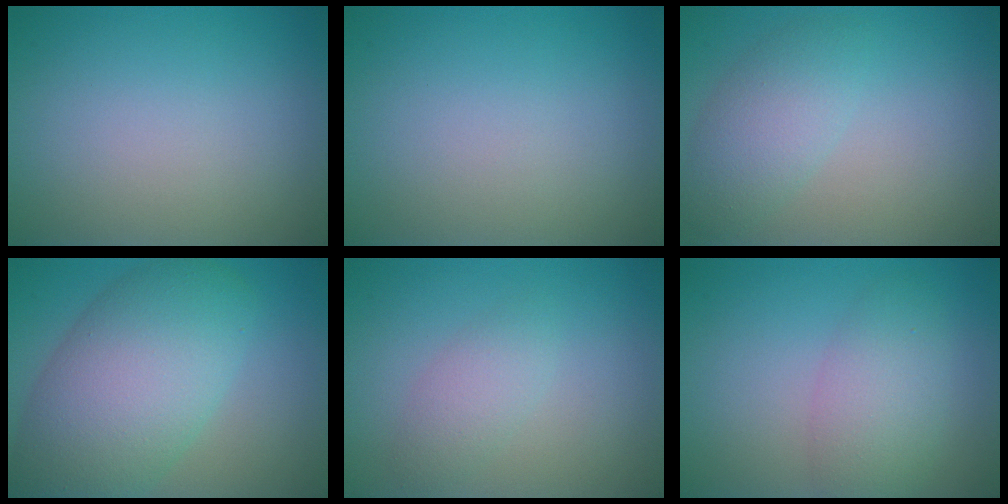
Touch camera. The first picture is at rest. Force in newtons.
{"total": 0.0}
{"total": 3.4, "press": 3.4, "slide": 0.2}
{"total": 10.2, "press": 10.2, "slide": 0.3}
{"total": 2.0, "press": 2.0, "slide": 0.1}
{"total": 3.9, "press": 3.9, "slide": 0.2}